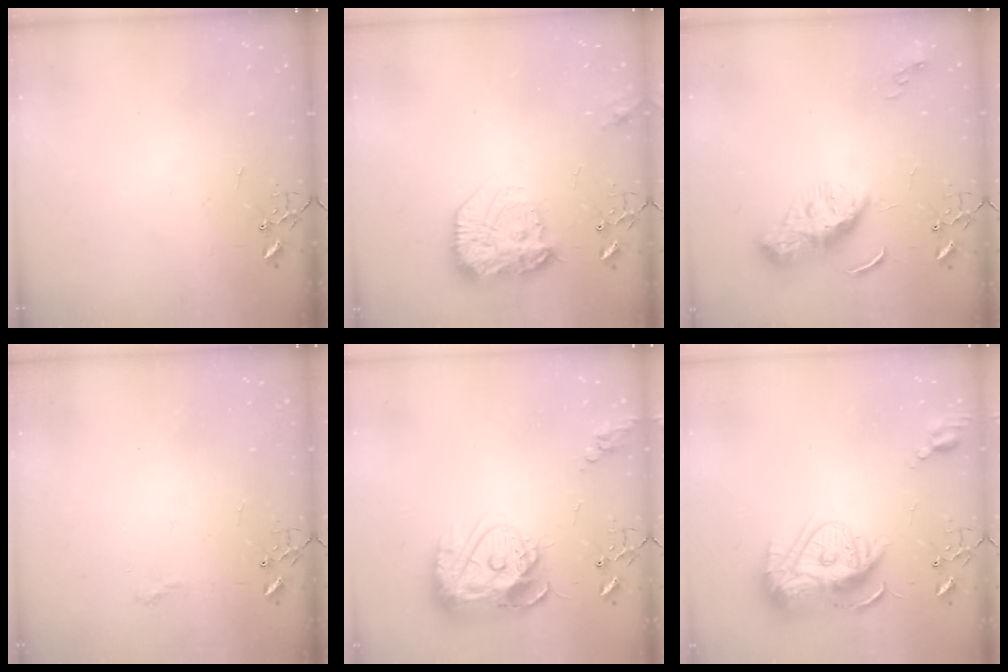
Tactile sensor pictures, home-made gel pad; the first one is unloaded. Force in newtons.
{"total": 18.8, "press": 18.7, "slide": 1.2}
{"total": 9.4, "press": 9.3, "slide": 0.9}
{"total": 7.0, "press": 7.0, "slide": 0.8}
{"total": 16.9, "press": 16.8, "slide": 1.7}
{"total": 16.6, "press": 16.5, "slide": 1.7}